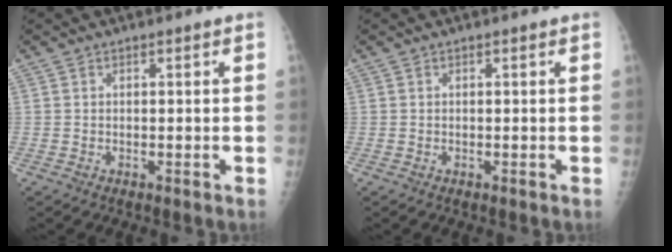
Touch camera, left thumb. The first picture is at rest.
{"total": 0.0}